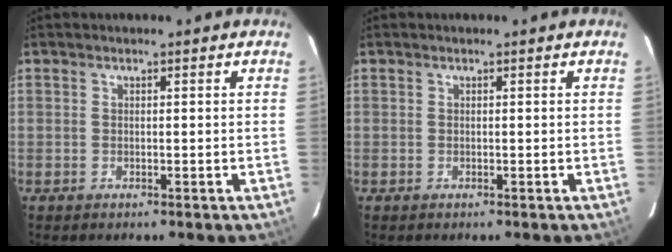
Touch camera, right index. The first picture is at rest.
{"total": 0.0}